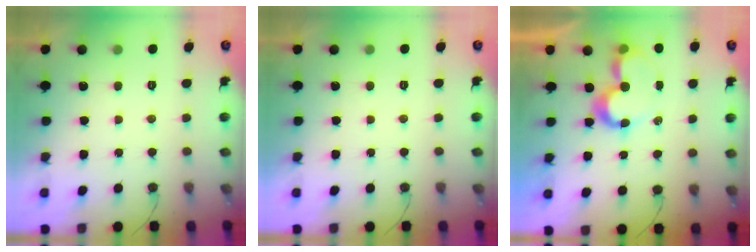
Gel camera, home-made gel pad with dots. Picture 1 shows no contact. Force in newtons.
{"total": 1.6, "press": 1.6, "slide": 0.0}
{"total": 8.8, "press": 8.8, "slide": 0.7}